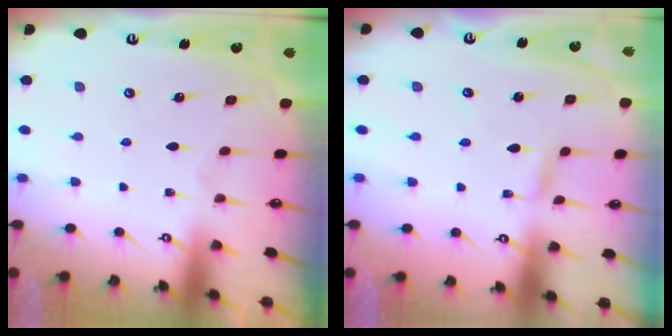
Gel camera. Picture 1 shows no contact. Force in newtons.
{"total": 2.7, "press": 2.7, "slide": 0.1}